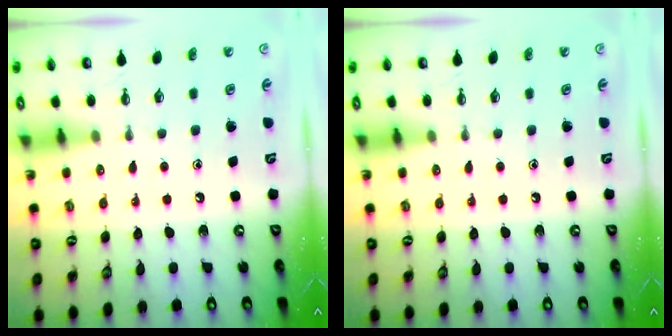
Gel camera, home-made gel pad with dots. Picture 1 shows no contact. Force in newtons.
{"total": 0.0}